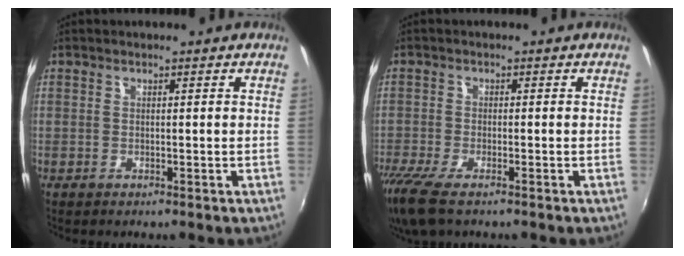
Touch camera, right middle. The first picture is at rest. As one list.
[{"total": 7.6, "force": [-5.6, 1.9, 4.9], "torque": [-0.120, -0.034, -0.106]}]